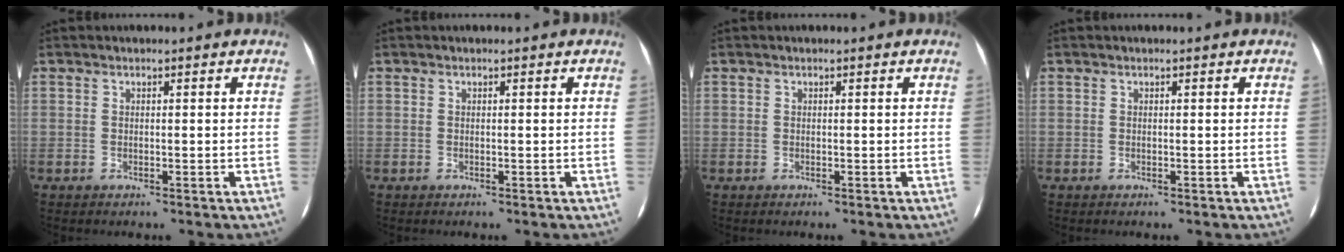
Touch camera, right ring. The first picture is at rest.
{"total": 0.0}
{"total": 0.0}
{"total": 0.0}